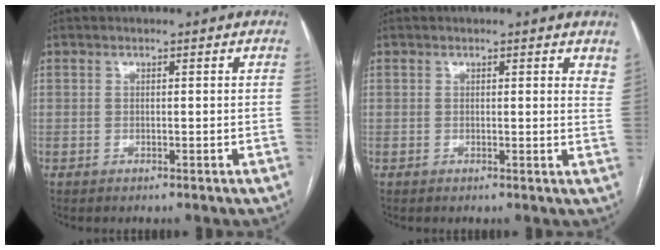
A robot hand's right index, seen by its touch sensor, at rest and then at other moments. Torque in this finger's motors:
{"motor_torque": [-0.16, -0.05, -0.01, 0.00]}